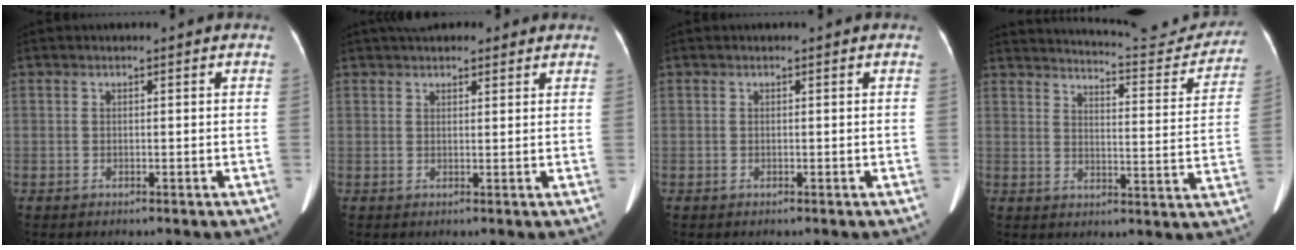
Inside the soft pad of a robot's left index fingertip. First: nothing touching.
{"total": 7.3, "force": [5.8, 2.9, 3.3], "torque": [-0.042, 0.034, 0.087]}
{"total": 0.0}
{"total": 17.8, "force": [17.1, 1.9, 4.5], "torque": [-0.057, -0.047, 0.206]}